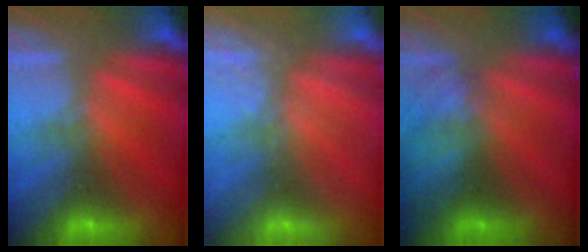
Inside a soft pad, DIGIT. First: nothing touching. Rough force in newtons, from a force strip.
{"total": 2.6}
{"total": 2.2}